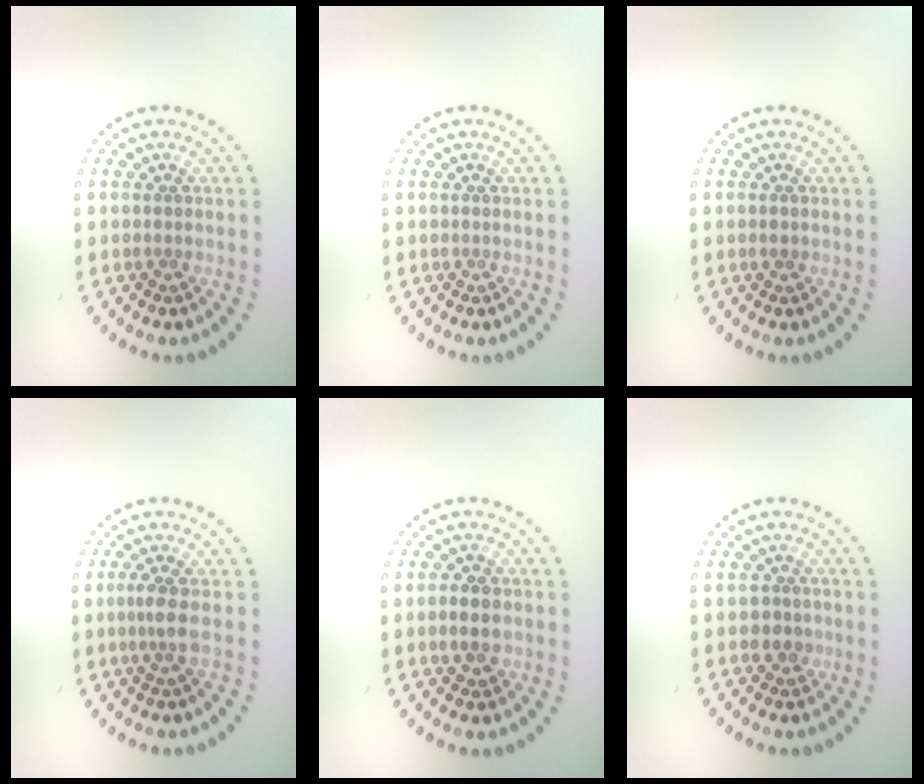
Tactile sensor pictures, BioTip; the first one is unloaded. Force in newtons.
{"total": 0.0}
{"total": 0.6, "press": 0.6, "slide": 0.2}
{"total": 1.7, "press": 1.3, "slide": 1.1}
{"total": 2.5, "press": 2.5, "slide": 0.2}
{"total": 1.3, "press": 1.2, "slide": 0.7}